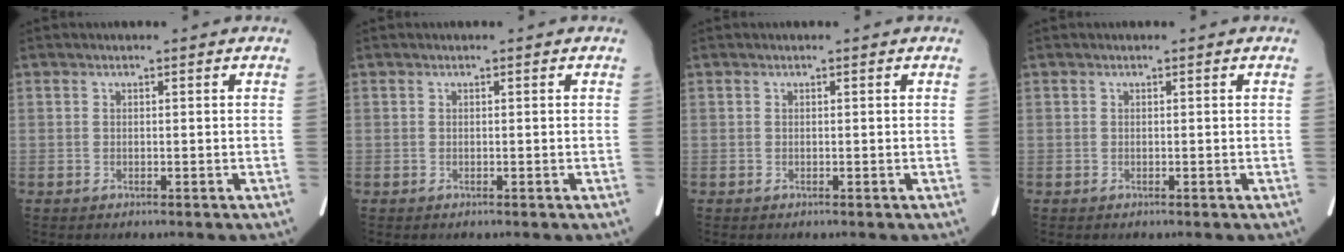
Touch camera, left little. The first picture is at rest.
{"total": 0.0}
{"total": 0.0}
{"total": 0.0}